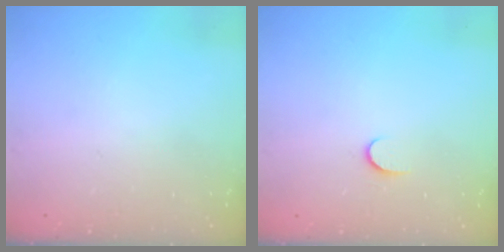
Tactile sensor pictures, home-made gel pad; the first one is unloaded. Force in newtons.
{"total": 3.9, "press": 3.9, "slide": 0.5}